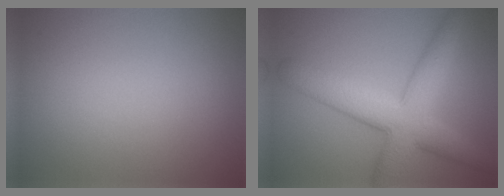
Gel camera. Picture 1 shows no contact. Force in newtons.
{"total": 7.2, "press": 7.2, "slide": 0.4}